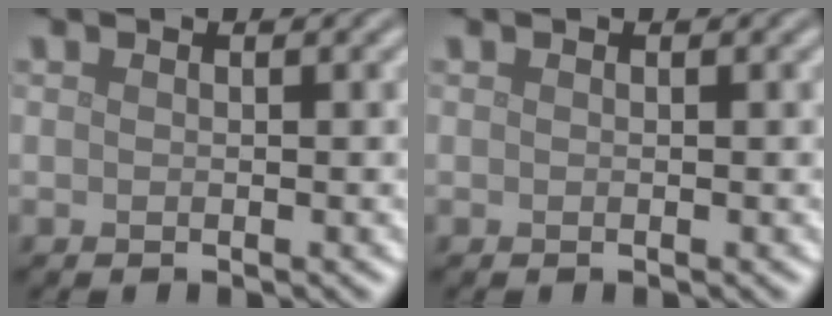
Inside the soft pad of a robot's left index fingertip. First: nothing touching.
{"total": 0.0}